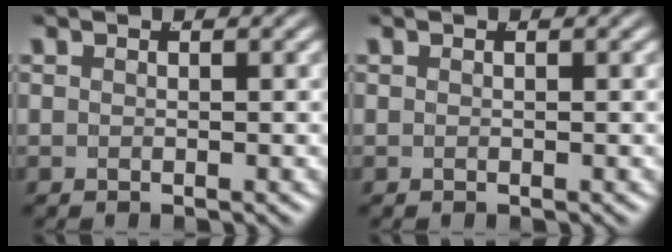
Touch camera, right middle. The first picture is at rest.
{"total": 0.0}